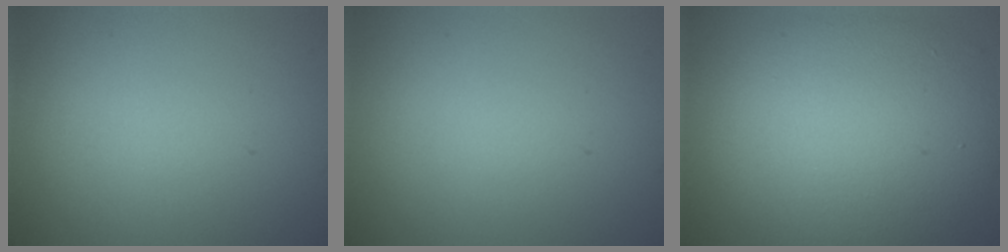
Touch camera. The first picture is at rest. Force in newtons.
{"total": 0.0}
{"total": 10.0, "press": 10.0, "slide": 0.4}